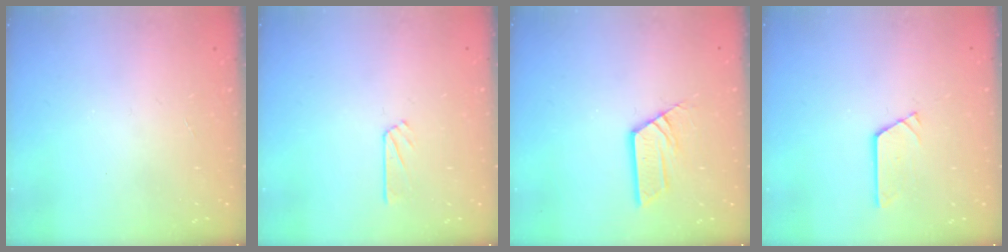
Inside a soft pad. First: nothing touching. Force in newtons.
{"total": 2.5, "press": 2.5, "slide": 0.2}
{"total": 7.0, "press": 7.0, "slide": 0.5}
{"total": 2.9, "press": 2.9, "slide": 0.2}